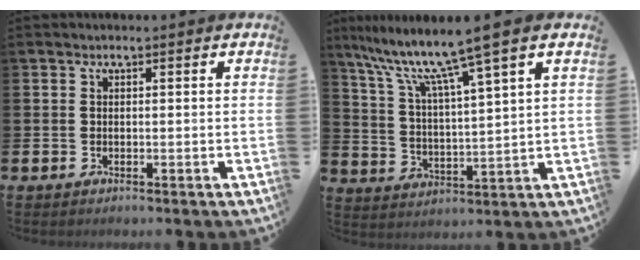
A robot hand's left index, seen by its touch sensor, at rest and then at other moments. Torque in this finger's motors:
{"motor_torque": [1.59, -0.55, 1.05, 0.21]}